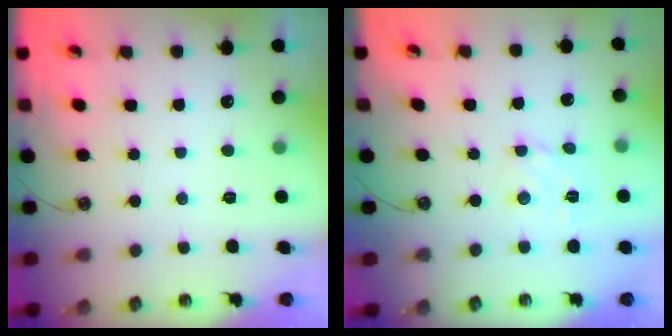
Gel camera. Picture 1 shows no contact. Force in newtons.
{"total": 2.9, "press": 2.8, "slide": 0.3}